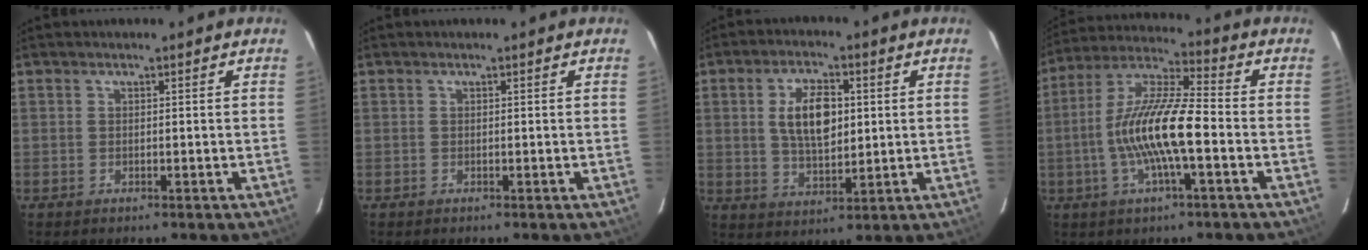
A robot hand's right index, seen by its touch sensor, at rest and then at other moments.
{"total": 0.0}
{"total": 9.5, "force": [1.7, 4.7, 8.0], "torque": [-0.150, 0.006, 0.036]}
{"total": 14.1, "force": [-3.2, 2.5, 13.5], "torque": [-0.268, 0.004, -0.065]}